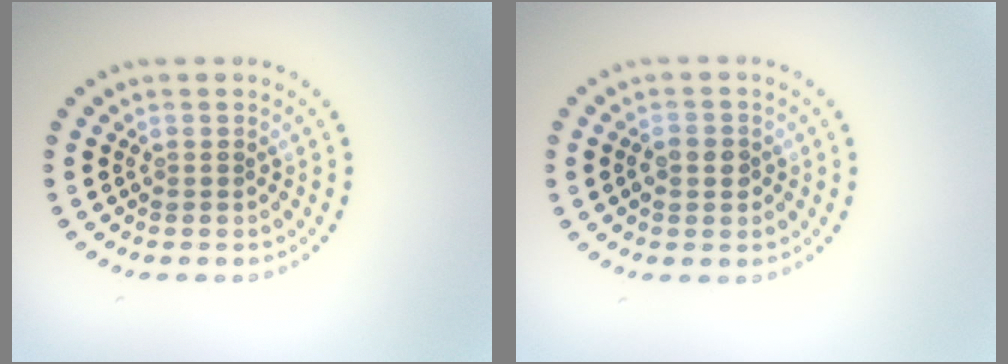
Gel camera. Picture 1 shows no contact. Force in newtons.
{"total": 1.9, "press": 1.9, "slide": 0.4}